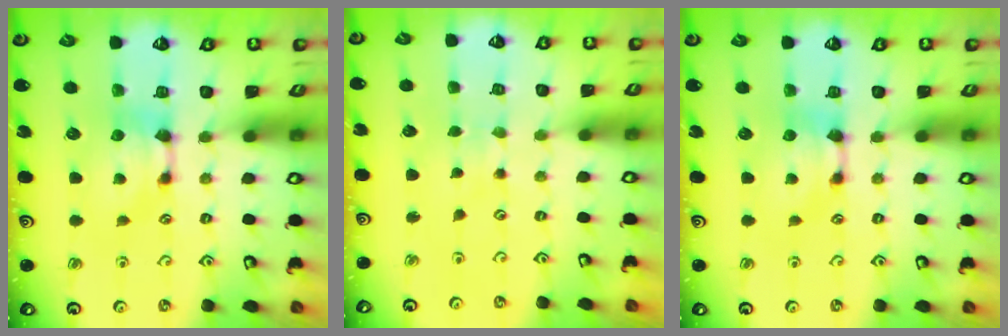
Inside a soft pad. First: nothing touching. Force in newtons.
{"total": 3.6, "press": 3.6, "slide": 0.3}
{"total": 0.0}